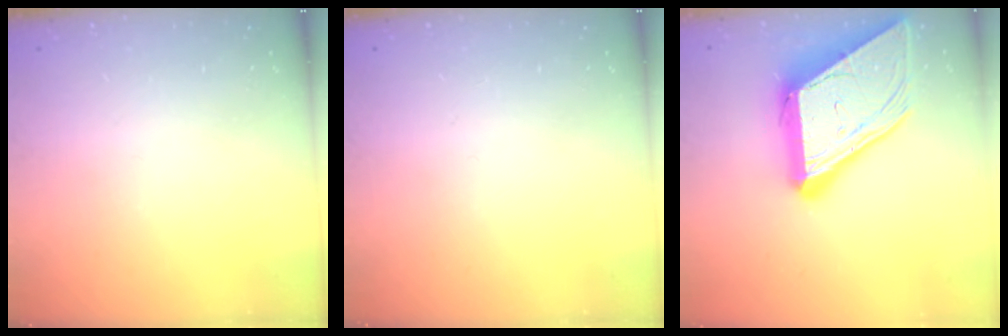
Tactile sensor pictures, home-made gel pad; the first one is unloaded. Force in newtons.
{"total": 0.0}
{"total": 19.0, "press": 18.8, "slide": 2.1}